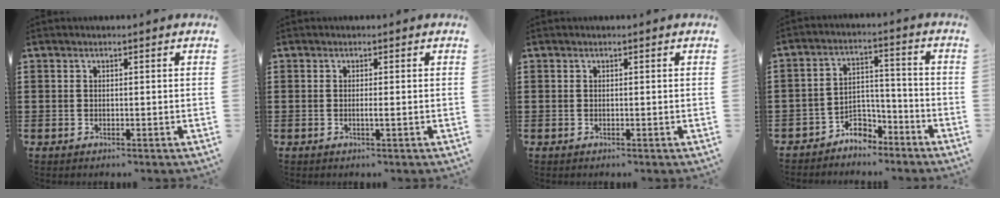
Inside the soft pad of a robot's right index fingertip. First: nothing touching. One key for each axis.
{"total": 0.8, "fx": -0.2, "fy": -0.1, "fz": 0.7, "tx": -0.013, "ty": -0.005, "tz": -0.003}
{"total": 0.0}
{"total": 4.6, "fx": -4.1, "fy": 2.2, "fz": 0.5, "tx": -0.017, "ty": 0.010, "tz": -0.084}